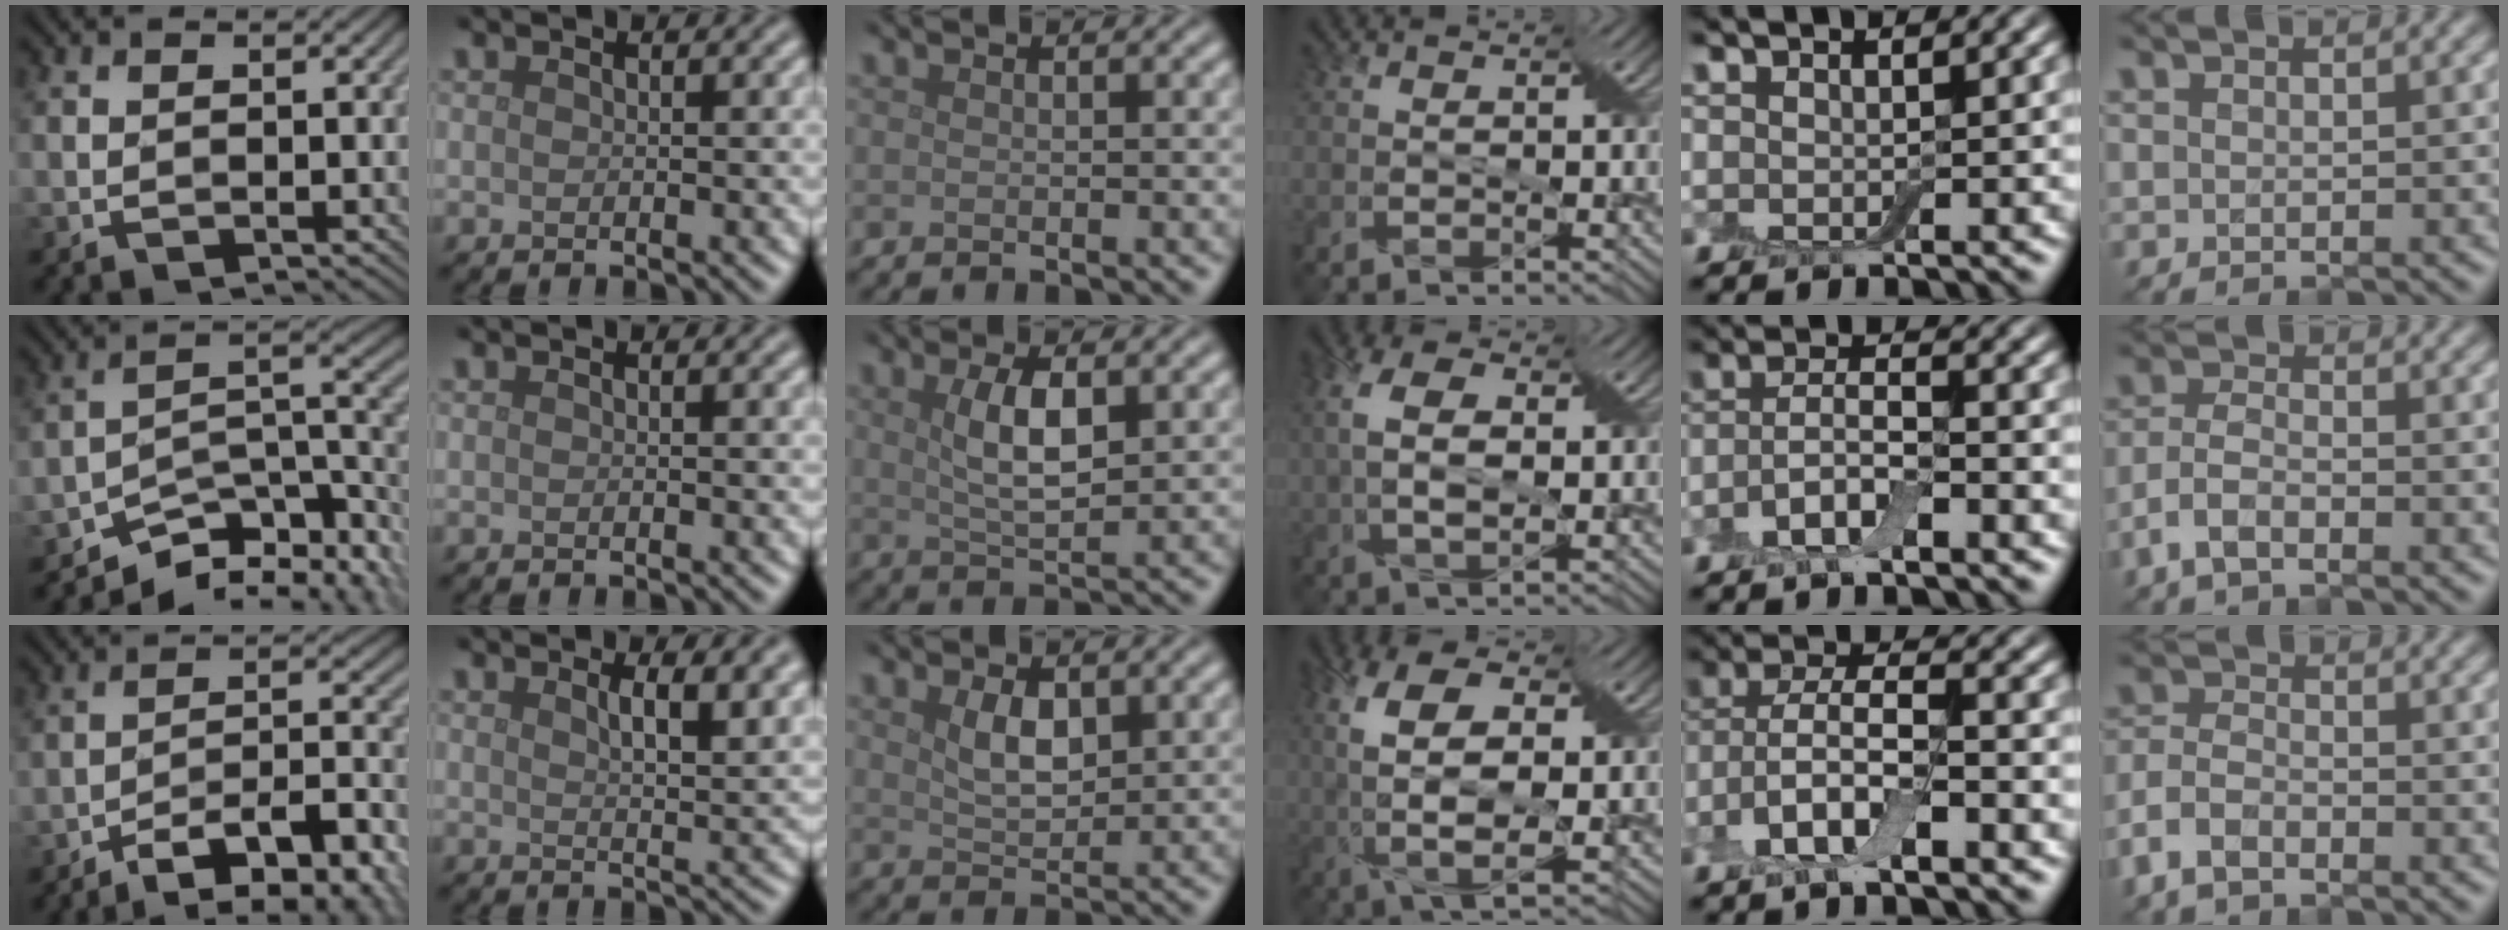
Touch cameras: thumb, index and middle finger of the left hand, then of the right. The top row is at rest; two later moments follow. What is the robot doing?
{"motion": "wrap", "object": "bandage"}